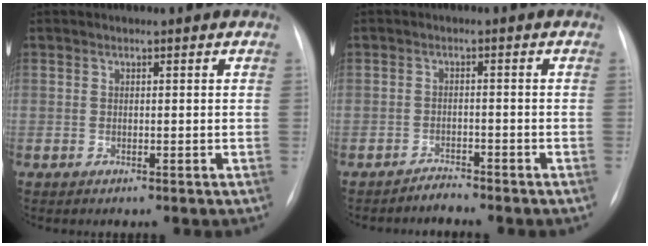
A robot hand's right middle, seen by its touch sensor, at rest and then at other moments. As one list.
[{"total": 1.9, "force": [-1.9, 0.1, -0.2], "torque": [0.005, -0.007, -0.029]}]